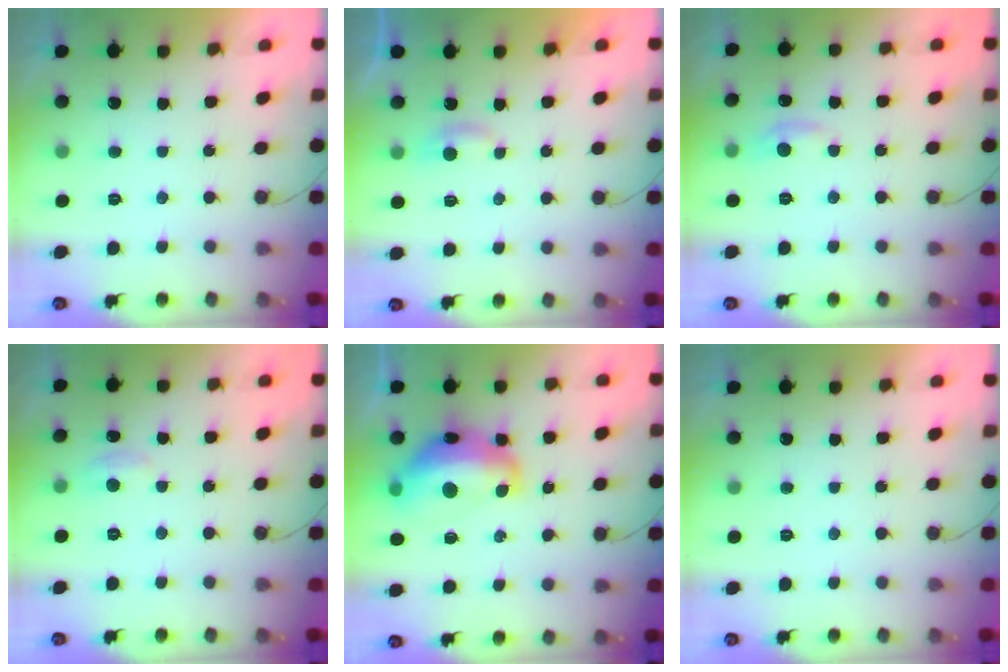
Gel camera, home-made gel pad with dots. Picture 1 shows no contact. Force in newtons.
{"total": 2.8, "press": 2.8, "slide": 0.3}
{"total": 6.6, "press": 6.6, "slide": 0.9}
{"total": 4.4, "press": 4.3, "slide": 0.6}
{"total": 16.2, "press": 16.2, "slide": 1.1}
{"total": 0.0}